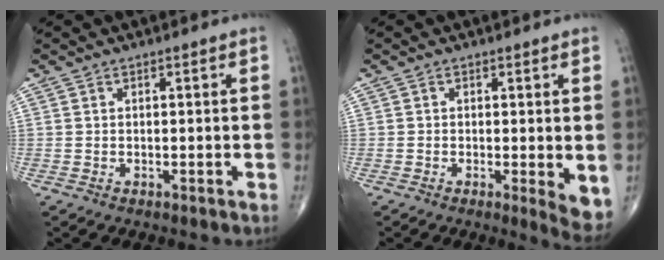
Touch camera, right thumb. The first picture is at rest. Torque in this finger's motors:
{"motor_torque": [-0.02, 0.47, 0.40, 0.24, 0.13]}